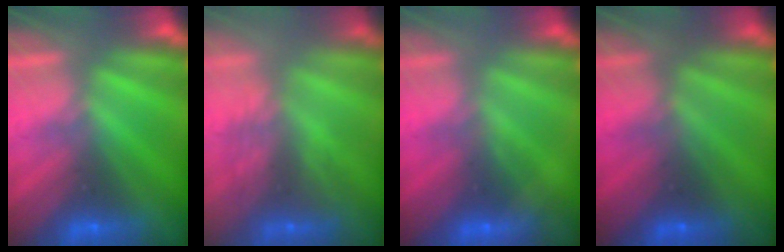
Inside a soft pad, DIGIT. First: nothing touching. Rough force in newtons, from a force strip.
{"total": 3.1}
{"total": 1.7}
{"total": 1.9}